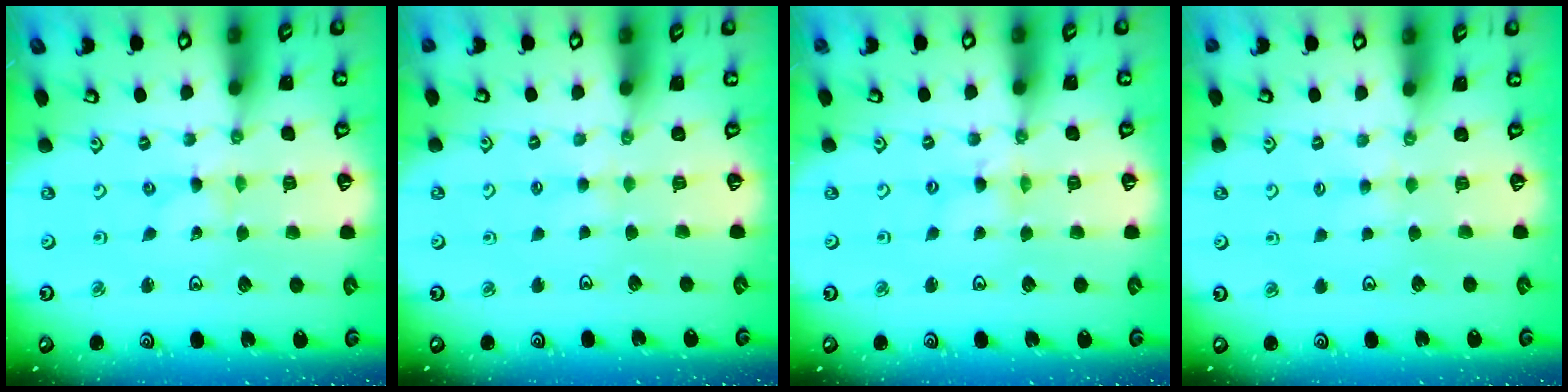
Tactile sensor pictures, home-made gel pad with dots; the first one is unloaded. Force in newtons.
{"total": 2.2, "press": 2.2, "slide": 0.5}
{"total": 1.8, "press": 1.8, "slide": 0.2}
{"total": 2.8, "press": 2.8, "slide": 0.3}